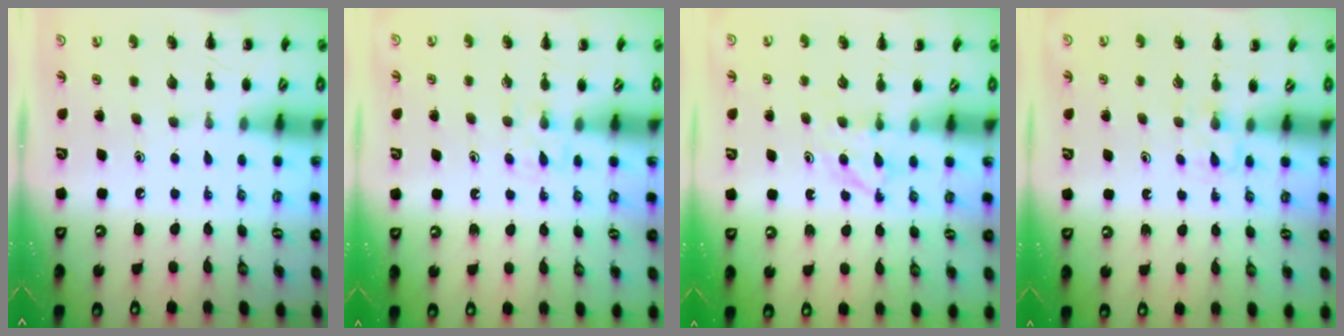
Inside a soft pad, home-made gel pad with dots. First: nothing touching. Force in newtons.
{"total": 2.9, "press": 2.7, "slide": 1.2}
{"total": 4.1, "press": 3.8, "slide": 1.5}
{"total": 3.4, "press": 3.2, "slide": 1.2}